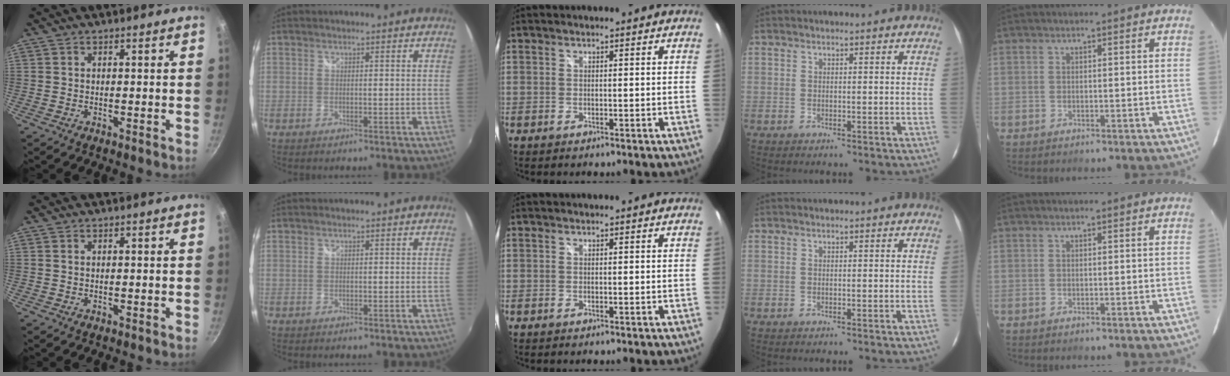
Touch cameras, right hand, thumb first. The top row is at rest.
{}